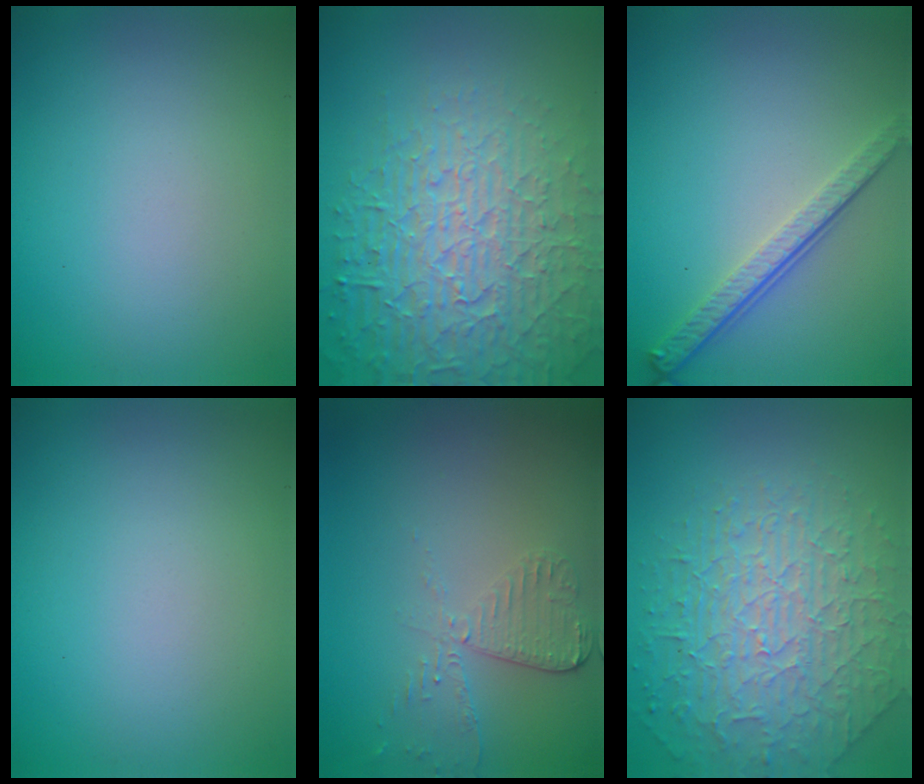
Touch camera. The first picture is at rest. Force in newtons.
{"total": 7.4, "press": 7.2, "slide": 1.8}
{"total": 3.8, "press": 2.7, "slide": 2.6}
{"total": 0.0}
{"total": 2.5, "press": 2.3, "slide": 1.0}
{"total": 5.3, "press": 4.8, "slide": 2.2}